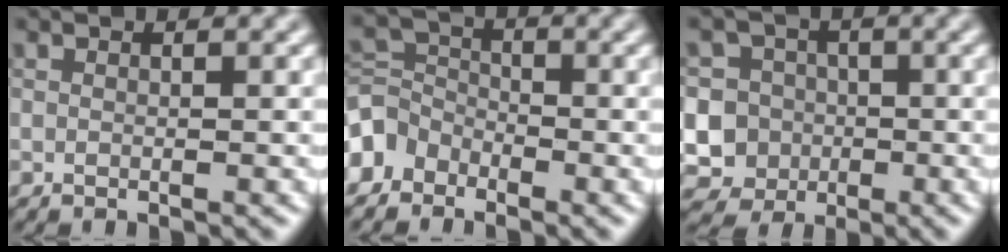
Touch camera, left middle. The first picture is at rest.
{"total": 3.2, "force": [-2.2, 2.3, 0.7], "torque": [-0.014, 0.006, -0.059]}
{"total": 9.2, "force": [-2.0, 8.8, 2.2], "torque": [-0.056, 0.016, -0.065]}